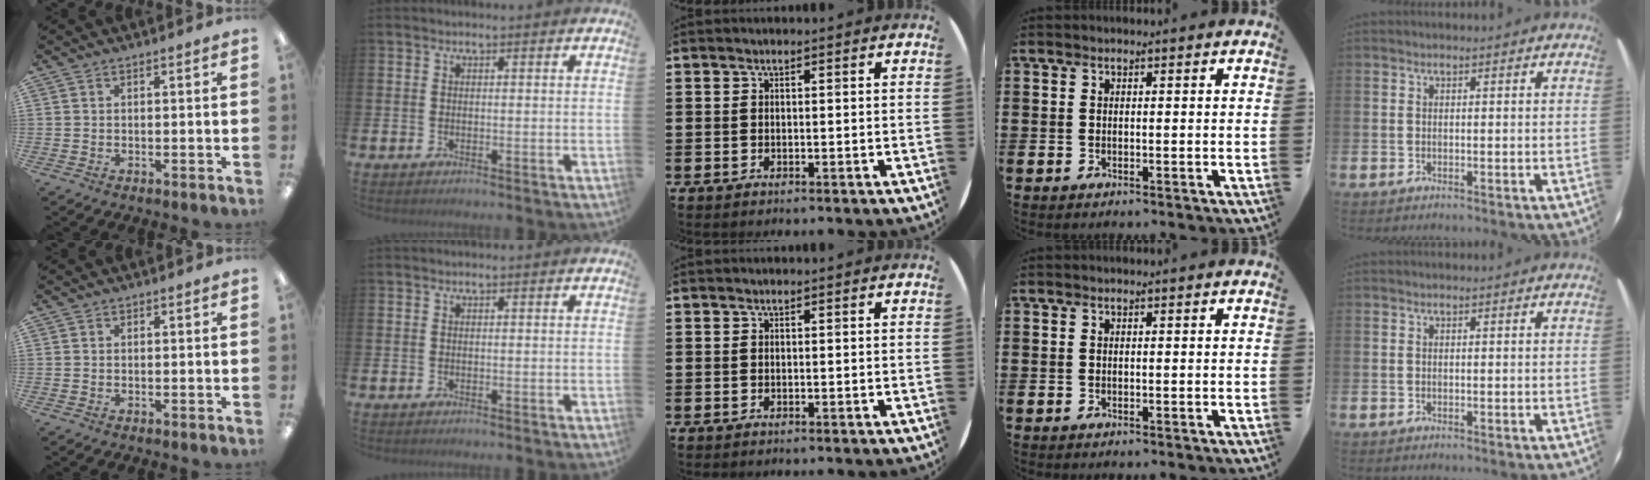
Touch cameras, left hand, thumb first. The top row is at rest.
{}